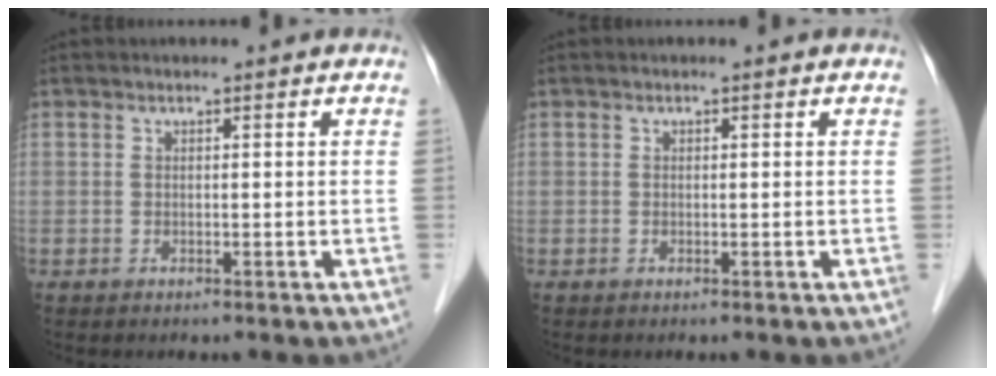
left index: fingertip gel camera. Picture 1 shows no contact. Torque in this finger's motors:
{"motor_torque": [-0.13, 0.30, 0.02, -0.01]}